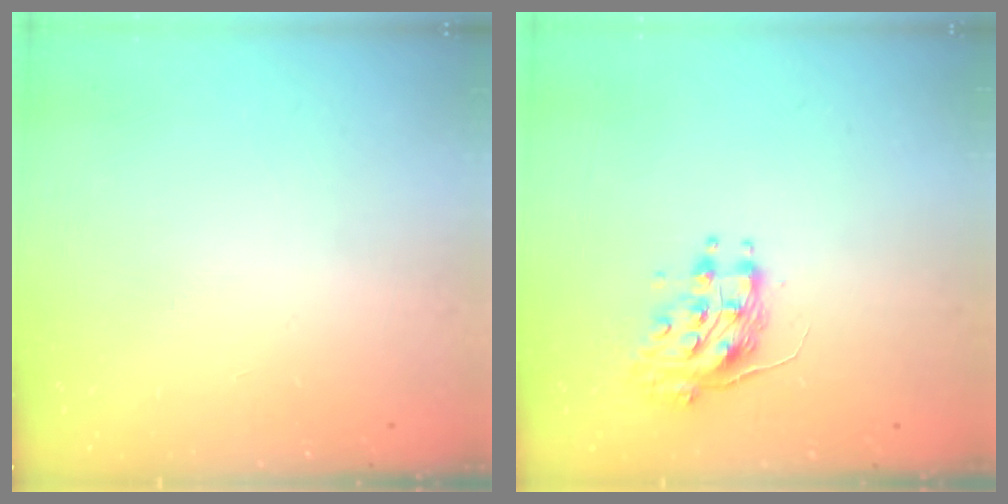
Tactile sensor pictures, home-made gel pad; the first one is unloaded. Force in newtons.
{"total": 8.8, "press": 8.8, "slide": 0.0}